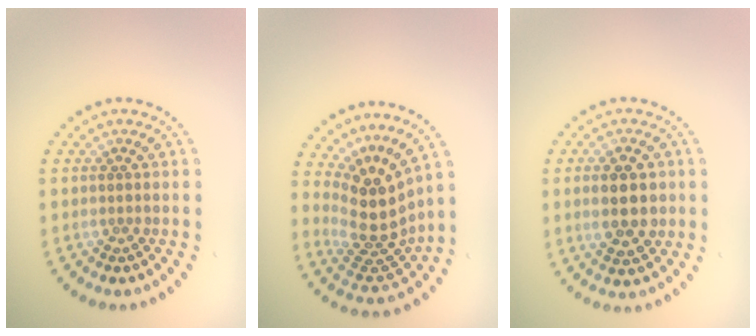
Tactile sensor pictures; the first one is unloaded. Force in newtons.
{"total": 4.7, "press": 3.4, "slide": 3.2}
{"total": 4.3, "press": 4.3, "slide": 0.3}